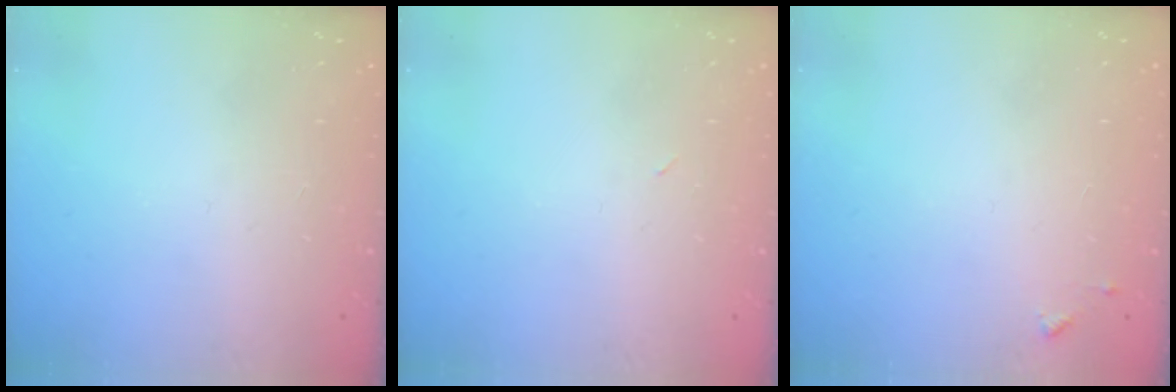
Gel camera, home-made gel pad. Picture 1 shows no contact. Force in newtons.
{"total": 2.9, "press": 2.9, "slide": 0.7}
{"total": 5.1, "press": 5.1, "slide": 0.4}